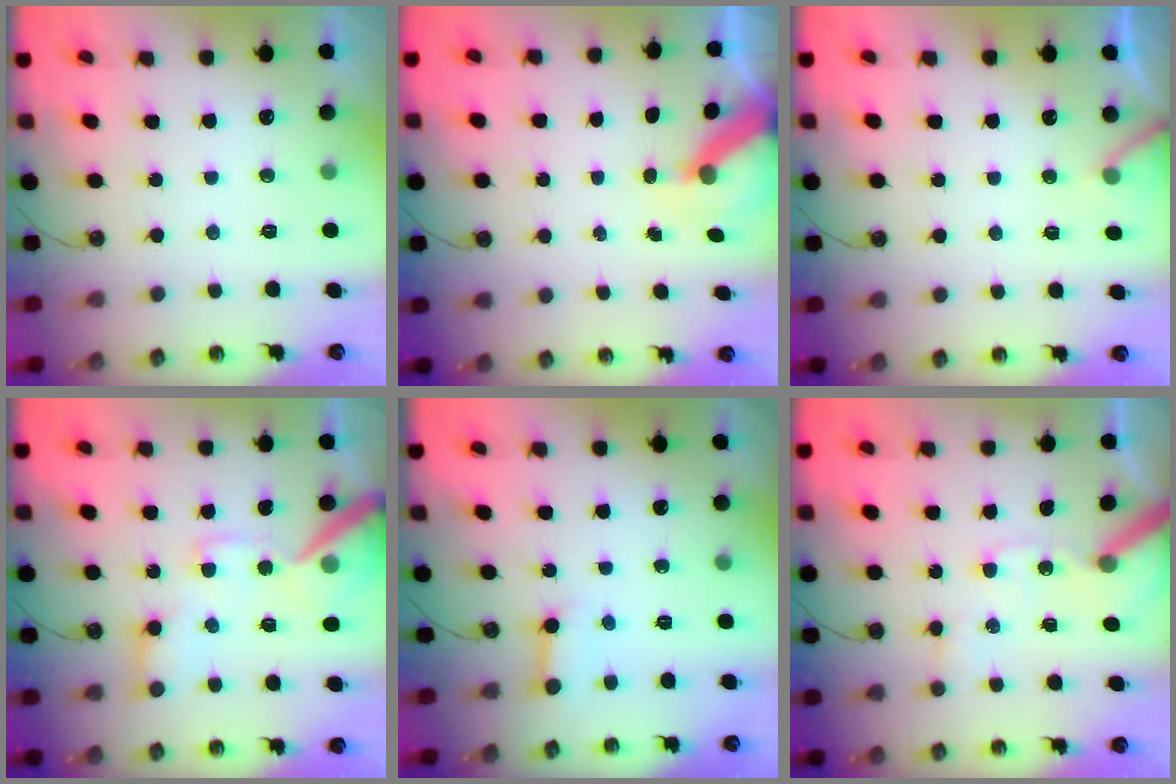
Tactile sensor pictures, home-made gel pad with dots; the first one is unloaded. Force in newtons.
{"total": 7.0, "press": 7.0, "slide": 0.9}
{"total": 5.9, "press": 5.9, "slide": 0.3}
{"total": 16.7, "press": 16.5, "slide": 2.3}
{"total": 4.4, "press": 4.4, "slide": 0.5}
{"total": 10.5, "press": 10.3, "slide": 1.5}